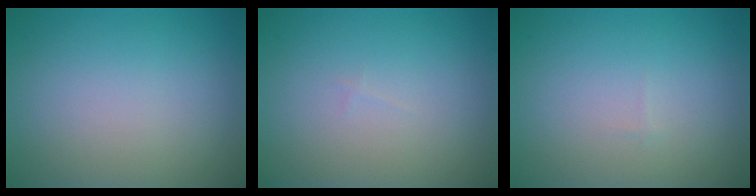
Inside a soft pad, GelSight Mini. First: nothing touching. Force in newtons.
{"total": 0.0}
{"total": 0.0}